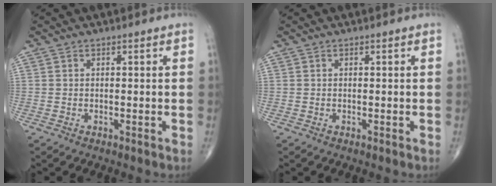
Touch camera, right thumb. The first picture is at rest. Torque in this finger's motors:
{"motor_torque": [0.00, 0.00, 0.06, 0.06, 0.03]}